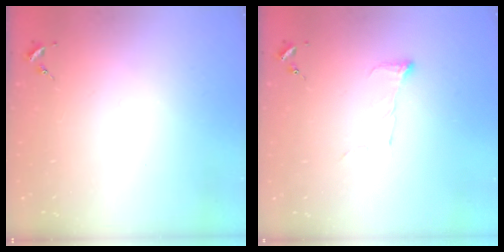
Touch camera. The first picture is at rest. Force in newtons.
{"total": 6.1, "press": 6.1, "slide": 0.3}